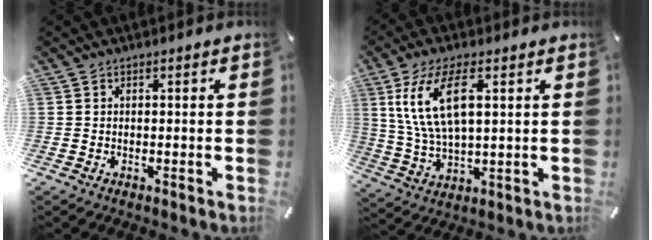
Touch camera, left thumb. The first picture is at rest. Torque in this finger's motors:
{"motor_torque": [0.66, 1.09, 1.48, -1.30, 0.27]}